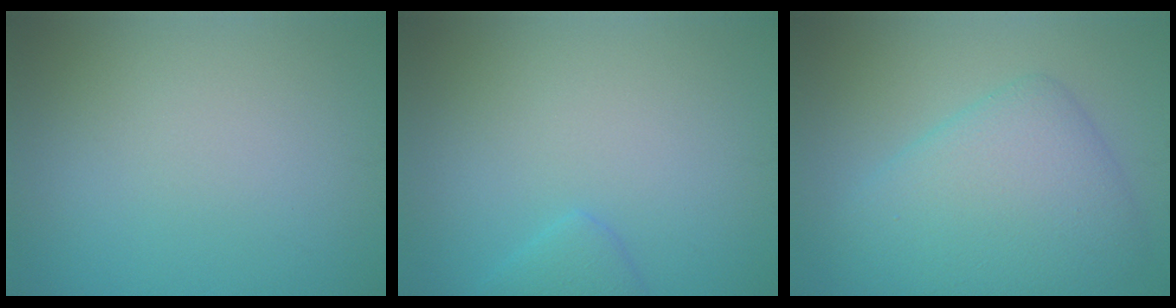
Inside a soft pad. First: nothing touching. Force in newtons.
{"total": 1.7, "press": 1.7, "slide": 0.1}
{"total": 7.0, "press": 7.0, "slide": 0.1}